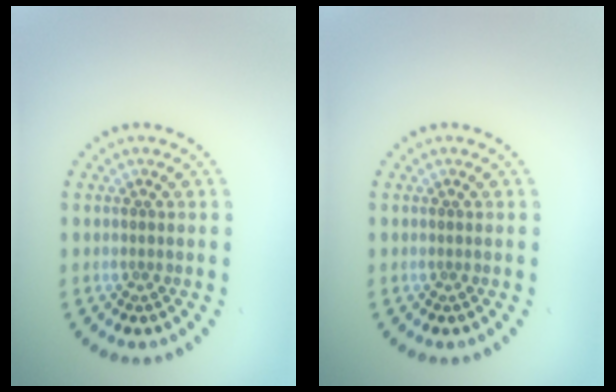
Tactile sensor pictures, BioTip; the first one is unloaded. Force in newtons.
{"total": 0.0}